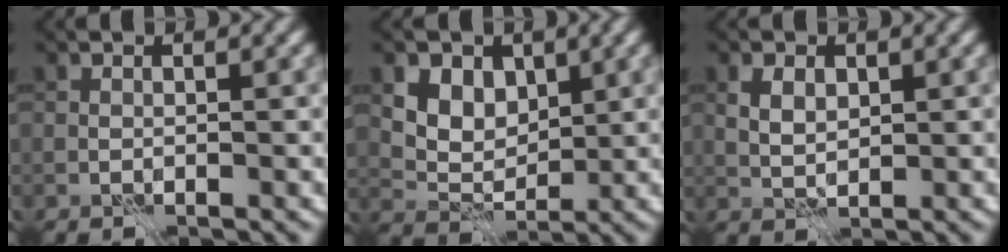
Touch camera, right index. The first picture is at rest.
{"total": 6.1, "force": [2.9, 4.4, 3.1], "torque": [-0.070, -0.007, 0.057]}
{"total": 2.2, "force": [0.7, 1.4, 1.6], "torque": [-0.035, 0.000, 0.014]}